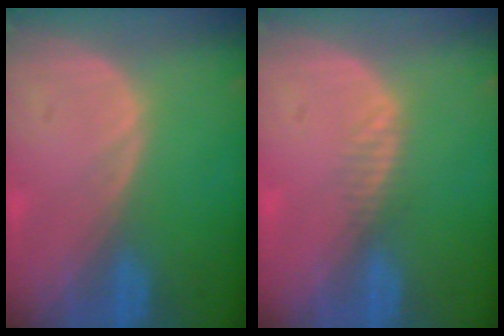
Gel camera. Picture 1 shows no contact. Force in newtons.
{"total": 1.3, "press": 1.1, "slide": 0.7}